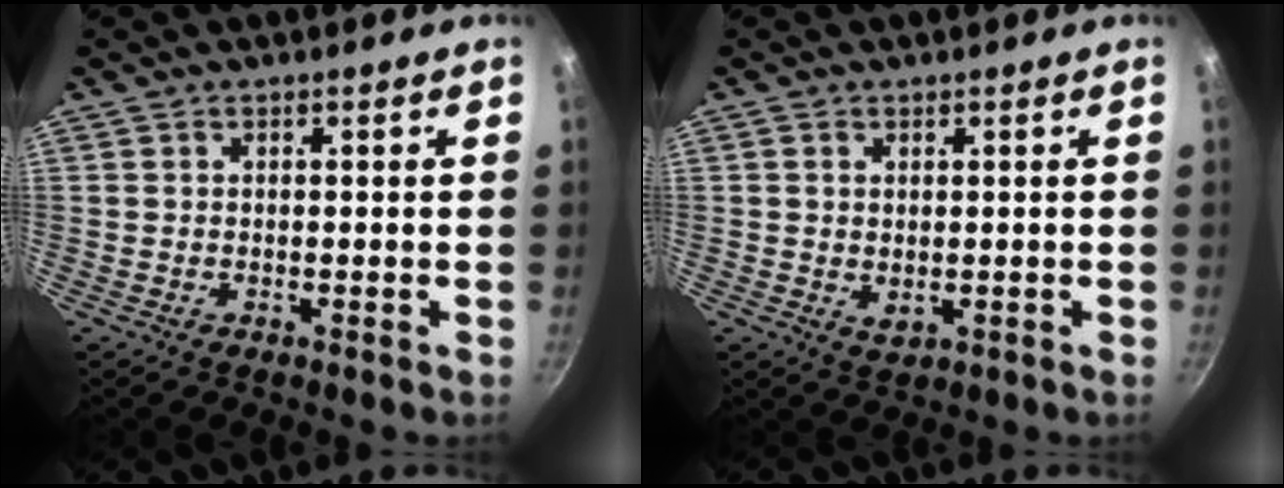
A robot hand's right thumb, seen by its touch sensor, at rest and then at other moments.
{"total": 2.4, "force": [0.4, 1.7, 1.7], "torque": [-0.028, -0.004, 0.009]}